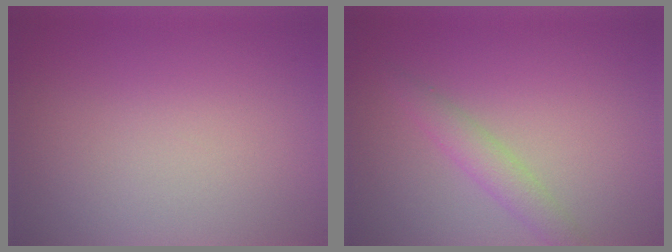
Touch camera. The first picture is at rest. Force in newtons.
{"total": 2.1, "press": 2.1, "slide": 0.0}